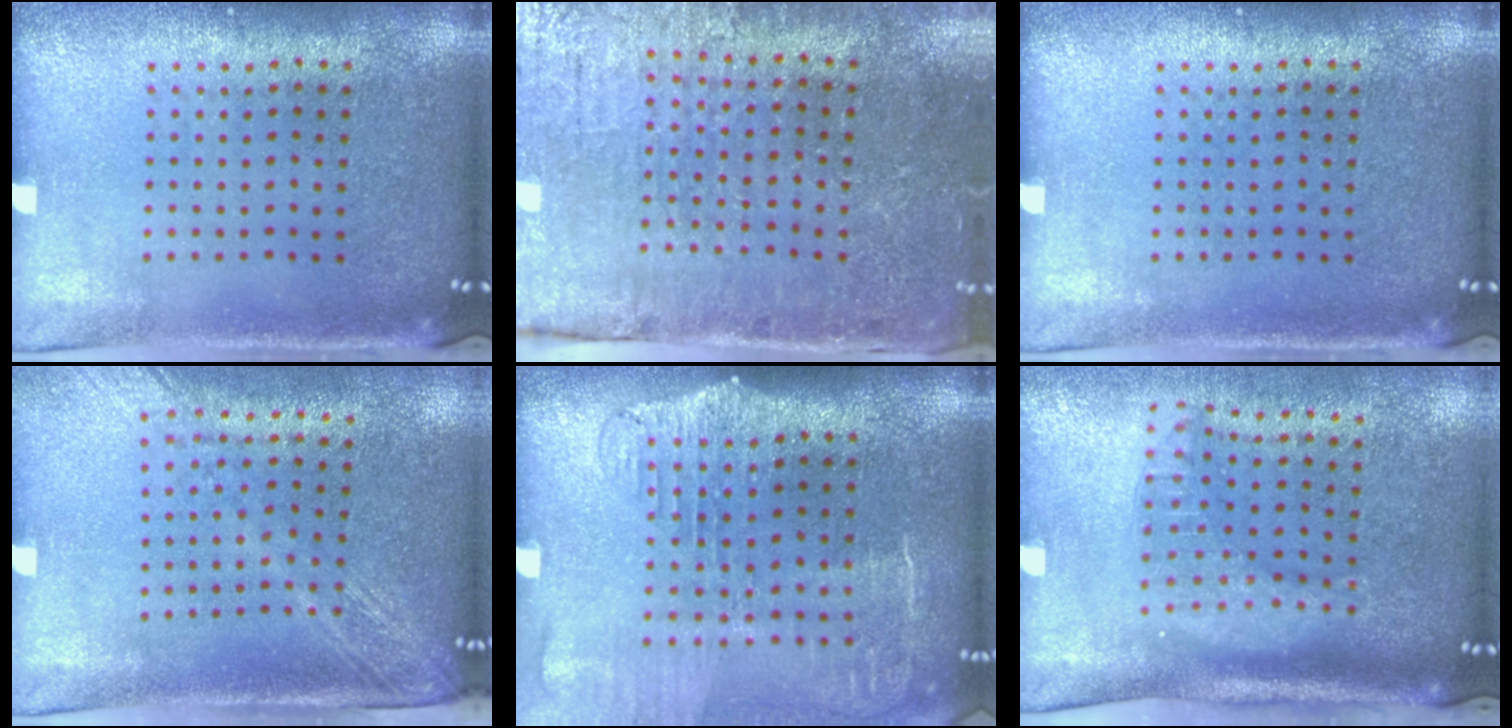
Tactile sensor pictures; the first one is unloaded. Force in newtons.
{"total": 3.8, "press": 3.7, "slide": 0.6}
{"total": 0.0}
{"total": 2.0, "press": 1.6, "slide": 1.2}
{"total": 2.1, "press": 1.7, "slide": 1.2}
{"total": 2.0, "press": 1.5, "slide": 1.3}